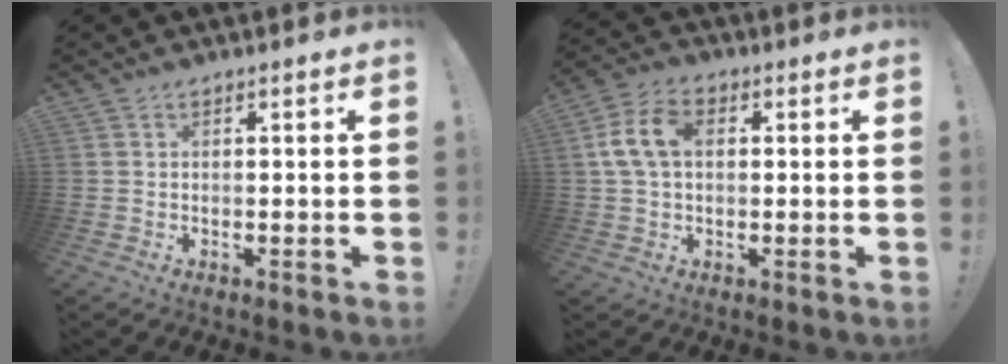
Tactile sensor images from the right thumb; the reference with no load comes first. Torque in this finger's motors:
{"motor_torque": [-0.12, 0.34, 0.11, 0.01, 0.21]}